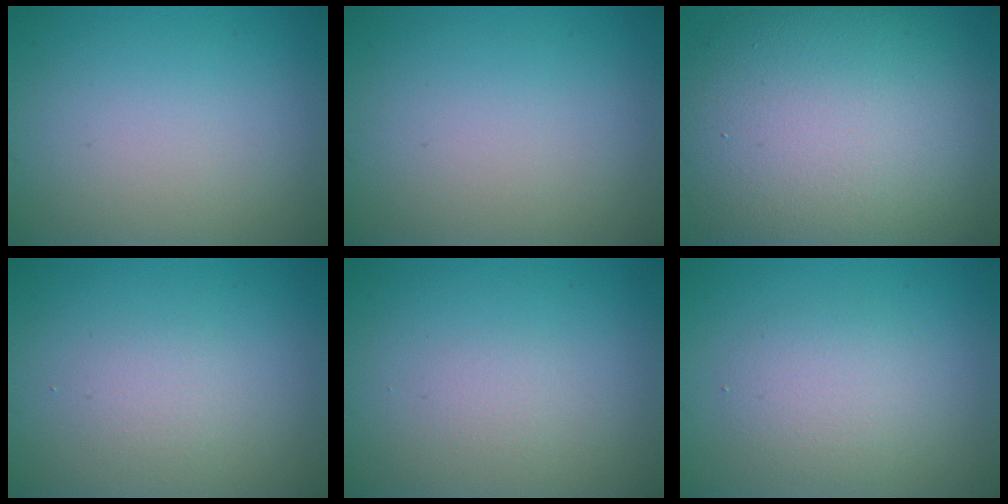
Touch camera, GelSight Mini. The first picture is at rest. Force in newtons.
{"total": 0.0}
{"total": 14.9, "press": 14.9, "slide": 1.1}
{"total": 1.4, "press": 1.3, "slide": 0.1}
{"total": 0.7, "press": 0.7, "slide": 0.1}
{"total": 2.7, "press": 2.7, "slide": 0.0}